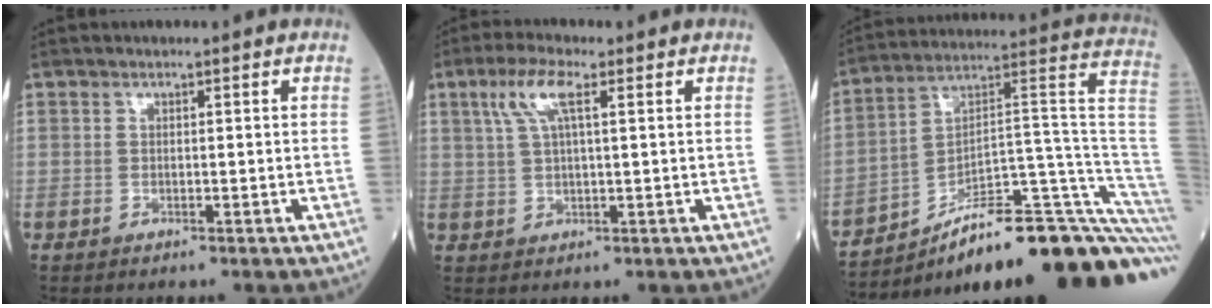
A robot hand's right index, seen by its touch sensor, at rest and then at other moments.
{"total": 5.4, "force": [2.4, 1.1, 4.7], "torque": [-0.105, 0.018, 0.054]}
{"total": 27.0, "force": [-20.1, 1.9, 18.0], "torque": [-0.142, 0.043, -0.293]}